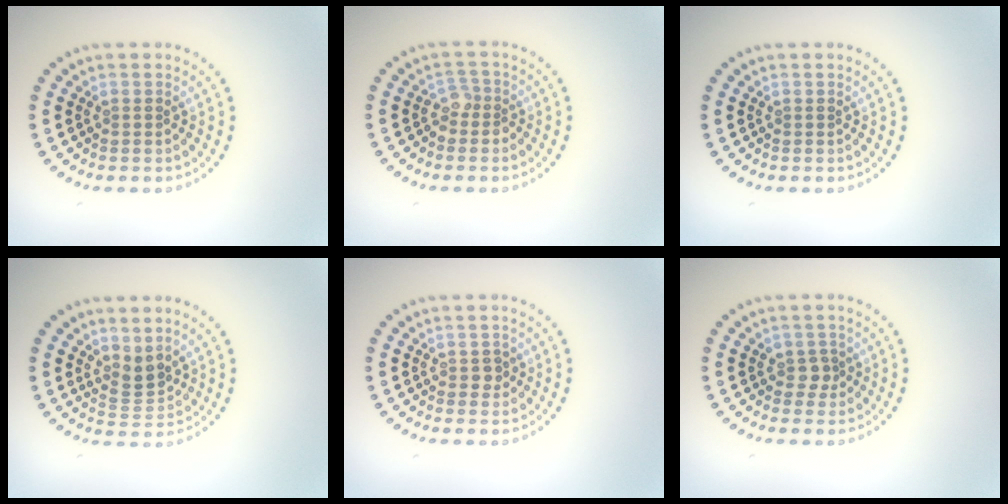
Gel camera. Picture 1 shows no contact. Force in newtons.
{"total": 1.6, "press": 1.3, "slide": 0.9}
{"total": 0.0}
{"total": 2.3, "press": 1.6, "slide": 1.6}
{"total": 0.9, "press": 0.9, "slide": 0.2}
{"total": 1.3, "press": 1.1, "slide": 0.8}